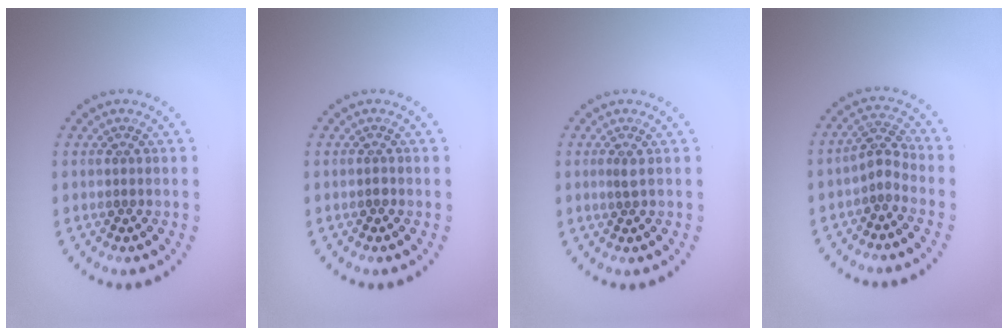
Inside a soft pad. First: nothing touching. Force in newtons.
{"total": 0.5, "press": 0.3, "slide": 0.4}
{"total": 0.9, "press": 0.6, "slide": 0.7}
{"total": 2.0, "press": 1.5, "slide": 1.4}